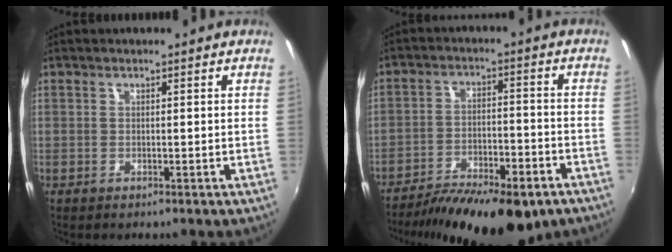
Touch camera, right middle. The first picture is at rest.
{"total": 19.5, "force": [-14.4, 6.4, 11.5], "torque": [-0.207, -0.040, -0.208]}